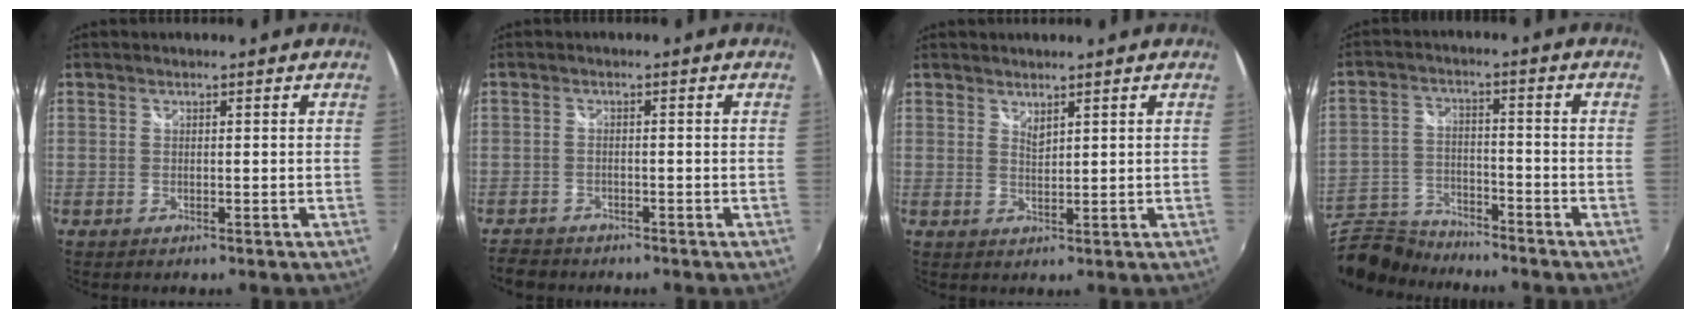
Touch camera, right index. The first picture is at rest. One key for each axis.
{"total": 4.0, "fx": -3.4, "fy": 1.7, "fz": 1.2, "tx": -0.039, "ty": -0.011, "tz": -0.060}
{"total": 1.7, "fx": 1.6, "fy": 0.3, "fz": 0.6, "tx": -0.009, "ty": 0.001, "tz": 0.028}
{"total": 14.0, "fx": -11.7, "fy": 5.2, "fz": 5.4, "tx": -0.141, "ty": -0.016, "tz": -0.207}